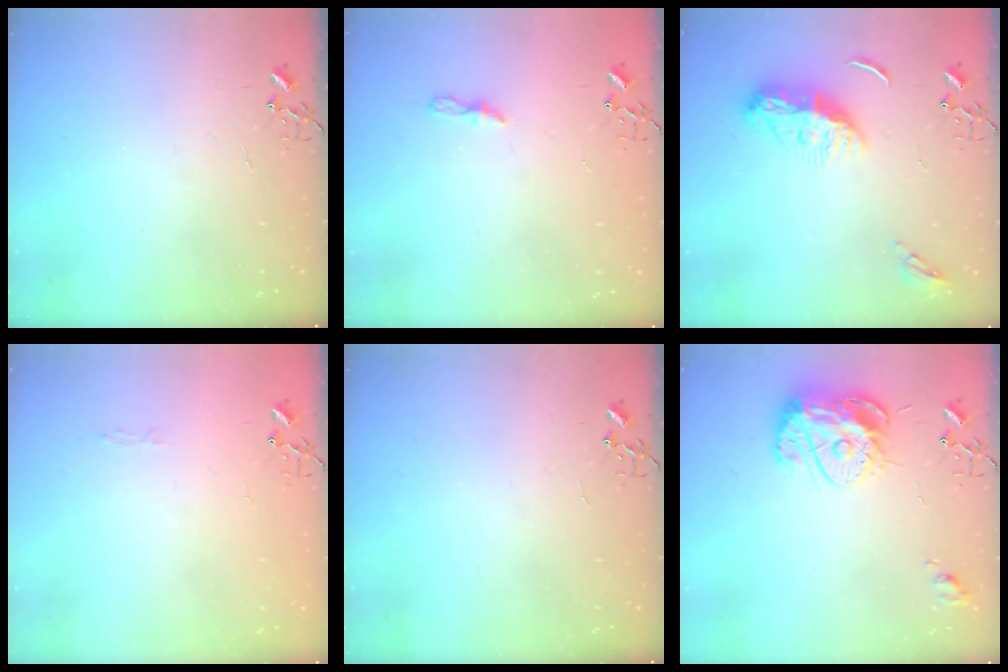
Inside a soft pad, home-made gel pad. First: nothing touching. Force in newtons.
{"total": 5.1, "press": 5.0, "slide": 0.4}
{"total": 12.5, "press": 12.4, "slide": 0.9}
{"total": 2.8, "press": 2.8, "slide": 0.4}
{"total": 0.0}
{"total": 14.7, "press": 14.6, "slide": 1.4}